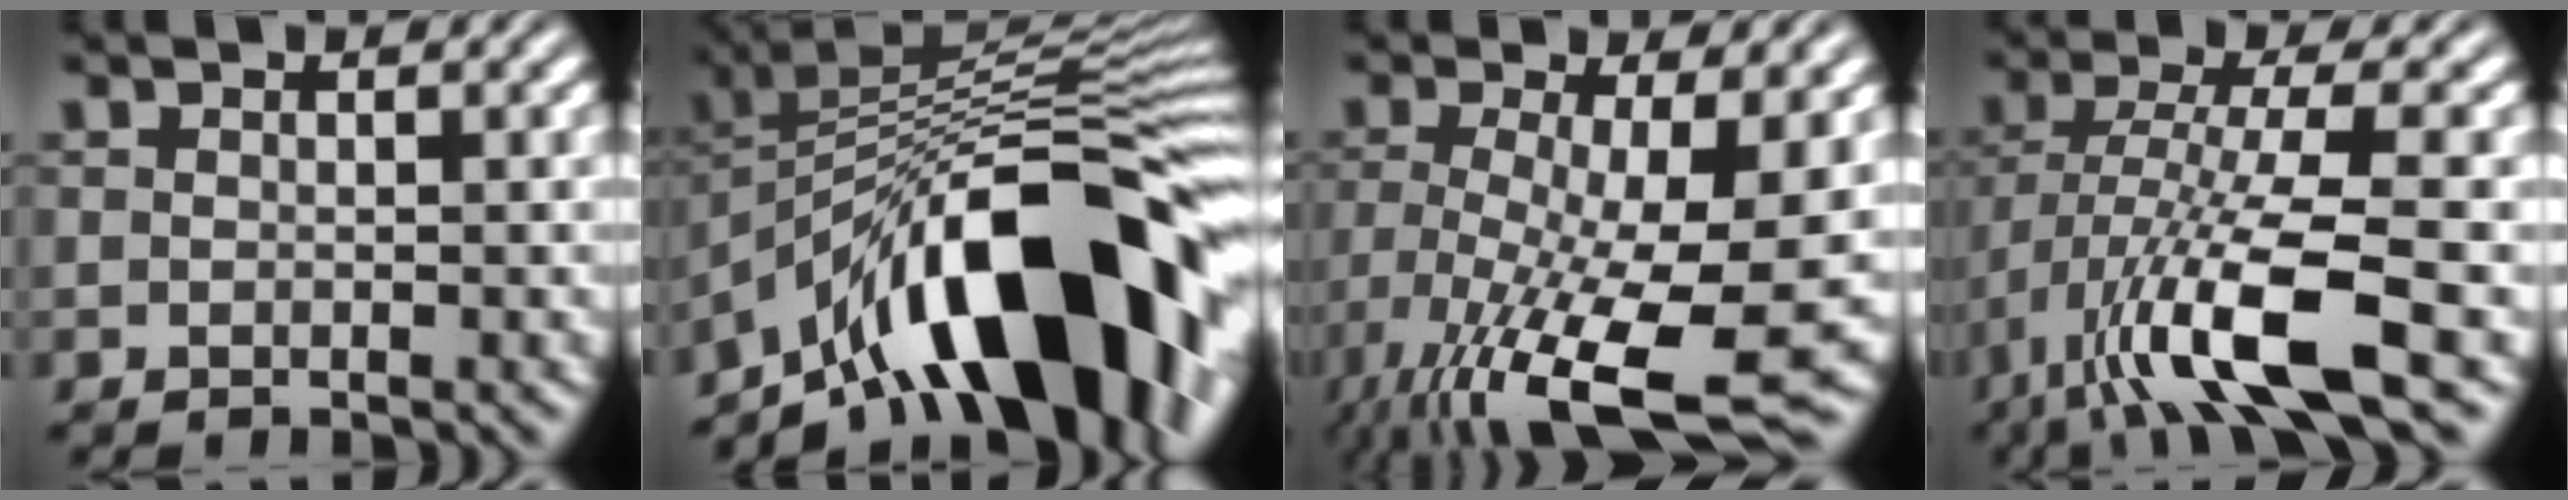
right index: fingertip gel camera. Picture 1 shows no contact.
{"total": 18.0, "force": [-6.7, 8.8, 14.1], "torque": [-0.211, -0.023, -0.092]}
{"total": 11.6, "force": [-5.7, 4.3, 9.1], "torque": [-0.168, -0.070, -0.054]}
{"total": 8.4, "force": [-3.5, 2.0, 7.3], "torque": [-0.147, -0.040, -0.032]}